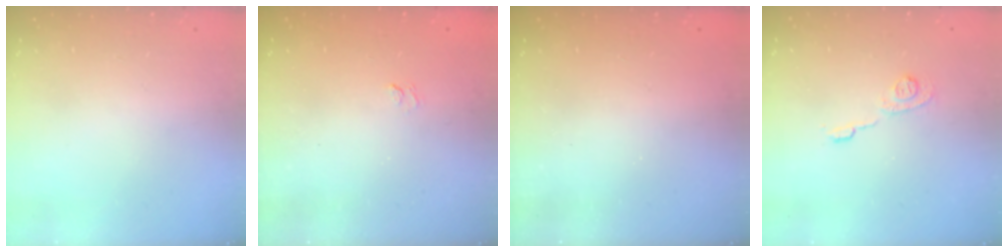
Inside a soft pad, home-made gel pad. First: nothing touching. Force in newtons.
{"total": 1.6, "press": 1.0, "slide": 1.2}
{"total": 2.5, "press": 2.4, "slide": 0.8}
{"total": 6.8, "press": 6.7, "slide": 0.7}